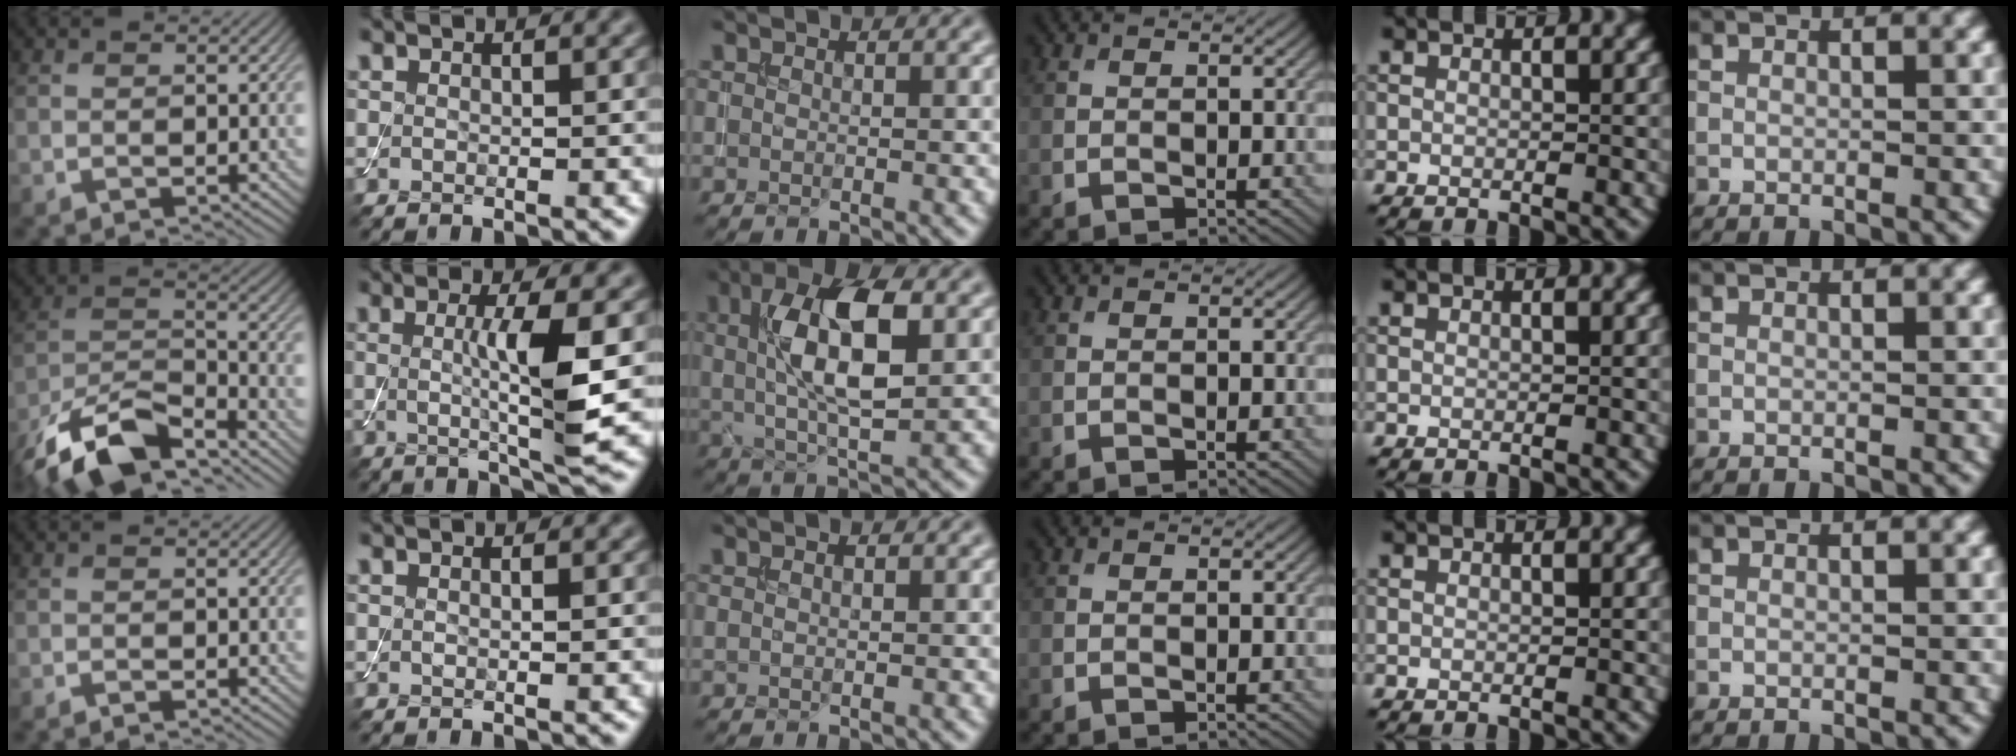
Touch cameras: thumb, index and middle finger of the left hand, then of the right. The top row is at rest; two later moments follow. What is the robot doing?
{"motion": "assemble", "object": "toy tower of hanoi"}